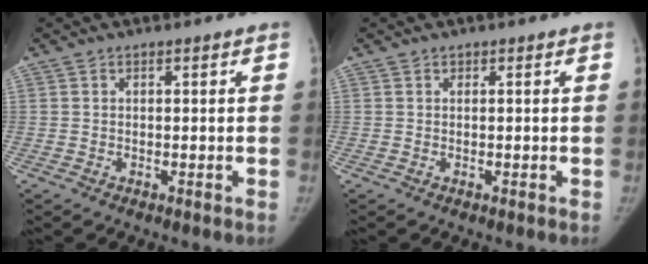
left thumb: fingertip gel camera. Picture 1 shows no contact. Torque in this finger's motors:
{"motor_torque": [0.05, 0.02, 0.38, -0.47, 0.05]}